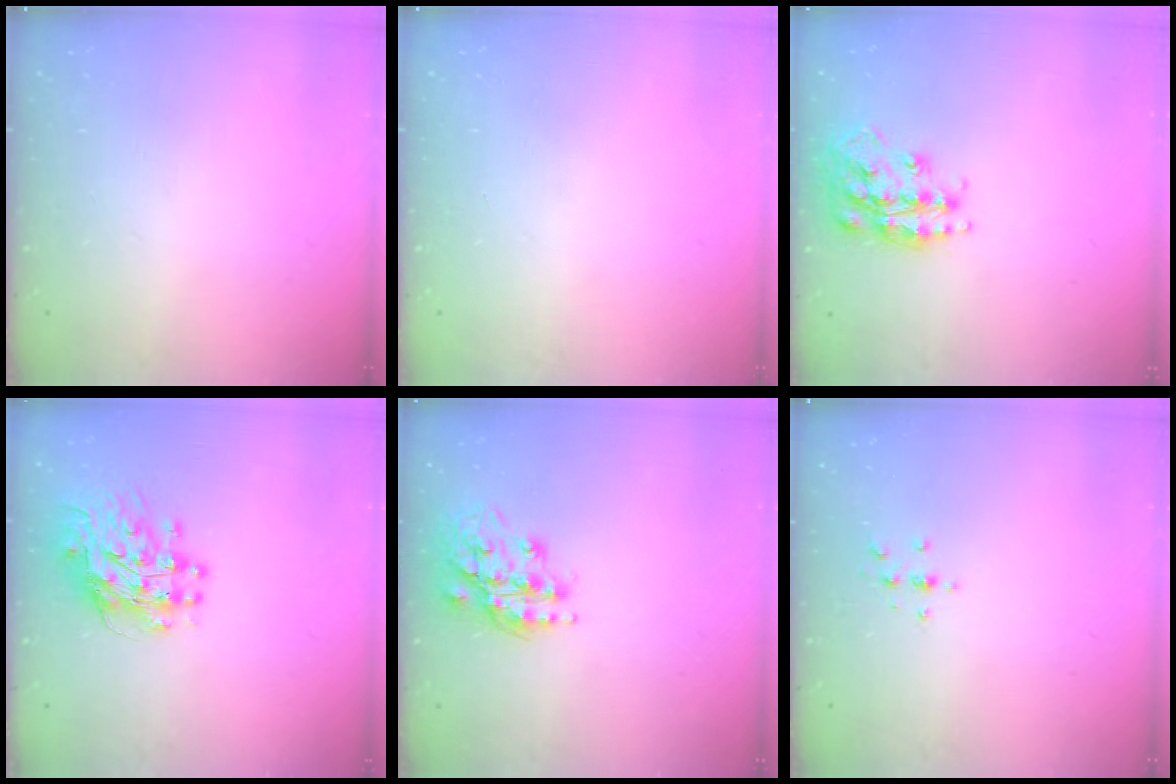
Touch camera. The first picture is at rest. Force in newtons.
{"total": 0.0}
{"total": 17.0, "press": 16.9, "slide": 1.2}
{"total": 12.5, "press": 12.5, "slide": 1.1}
{"total": 17.5, "press": 17.4, "slide": 1.4}
{"total": 2.2, "press": 2.1, "slide": 0.2}